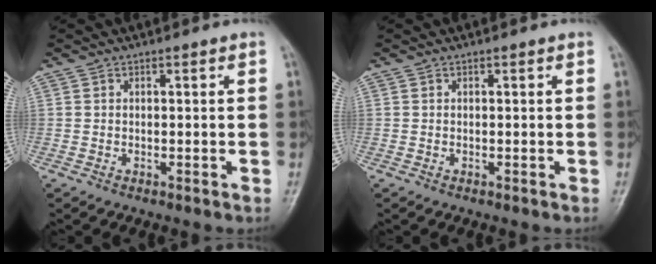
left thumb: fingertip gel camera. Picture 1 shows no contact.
{"total": 0.0}